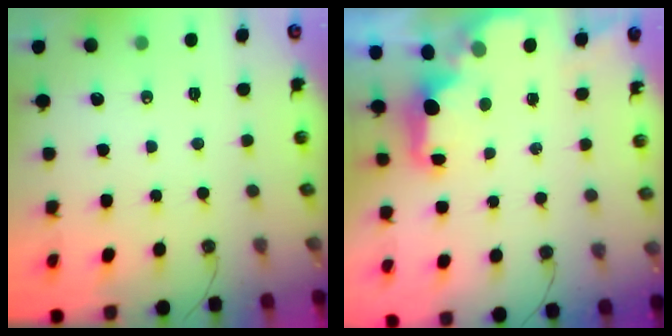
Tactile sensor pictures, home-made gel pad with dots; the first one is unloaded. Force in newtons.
{"total": 2.2, "press": 2.1, "slide": 0.8}